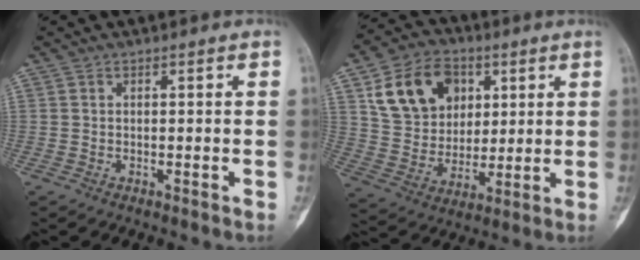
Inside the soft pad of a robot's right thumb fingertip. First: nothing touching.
{"total": 16.2, "force": [6.1, 12.2, 8.7], "torque": [-0.119, -0.008, 0.113]}